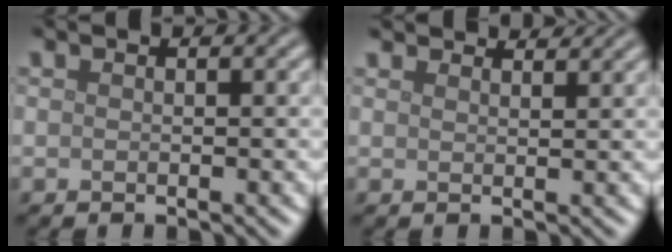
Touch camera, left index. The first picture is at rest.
{"total": 4.2, "force": [4.0, 0.6, 1.0], "torque": [-0.017, 0.002, 0.047]}